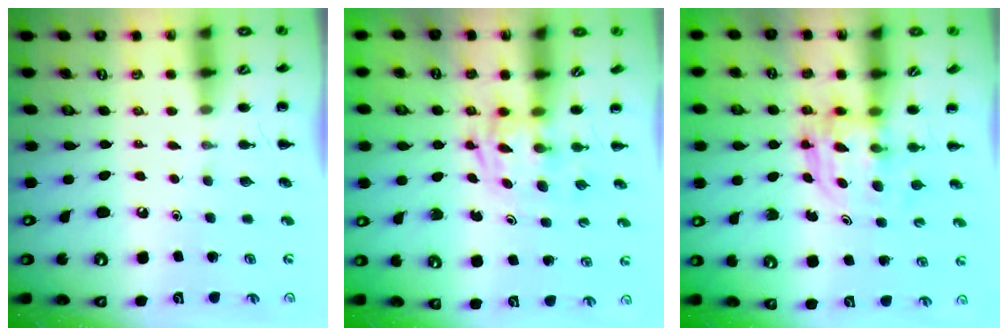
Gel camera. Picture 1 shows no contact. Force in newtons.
{"total": 2.9, "press": 2.9, "slide": 0.1}
{"total": 3.8, "press": 3.8, "slide": 0.3}